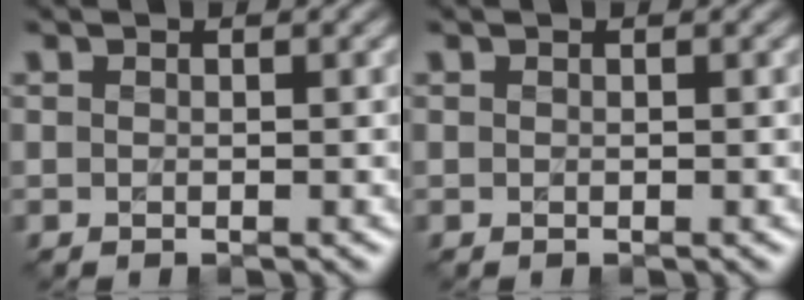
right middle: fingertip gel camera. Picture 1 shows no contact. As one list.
[{"total": 0.0}]